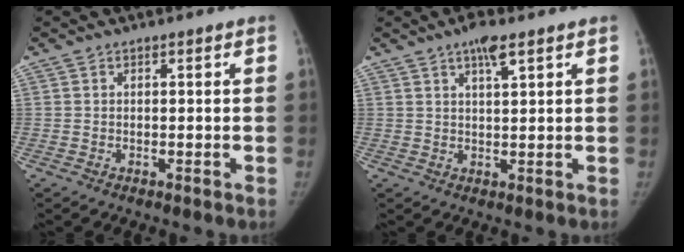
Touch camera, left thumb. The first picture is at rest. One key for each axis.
{"total": 4.3, "fx": 2.6, "fy": 1.0, "fz": 3.2, "tx": -0.054, "ty": -0.008, "tz": 0.044}